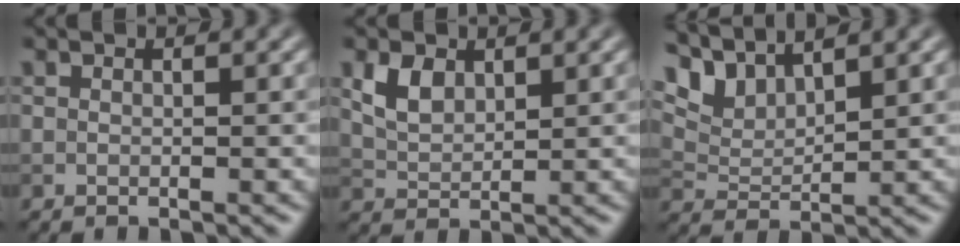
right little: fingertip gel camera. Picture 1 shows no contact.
{"total": 2.9, "force": [1.5, 1.8, 1.7], "torque": [-0.041, 0.000, 0.032]}
{"total": 4.6, "force": [4.0, 1.3, 1.8], "torque": [-0.051, 0.005, 0.079]}